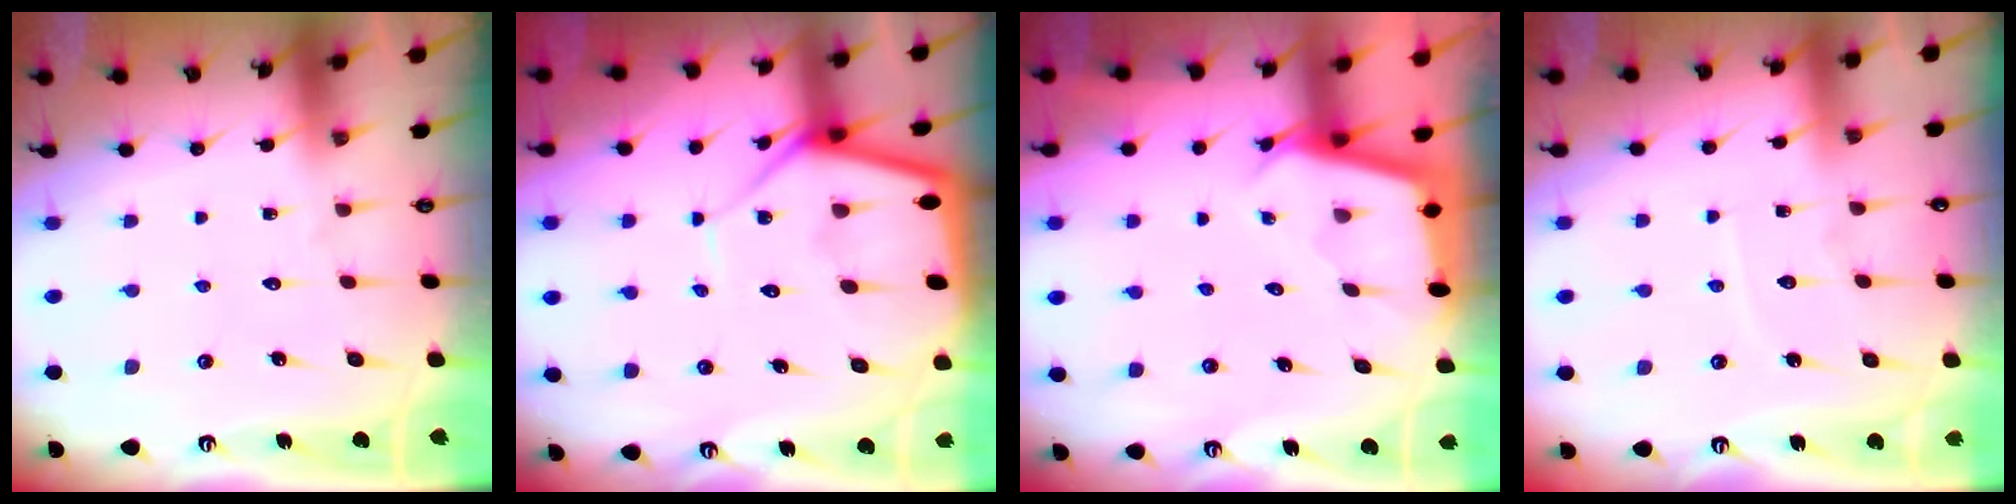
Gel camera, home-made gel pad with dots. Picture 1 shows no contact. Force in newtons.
{"total": 10.7, "press": 10.7, "slide": 1.0}
{"total": 2.4, "press": 2.4, "slide": 0.1}
{"total": 4.5, "press": 4.4, "slide": 0.7}